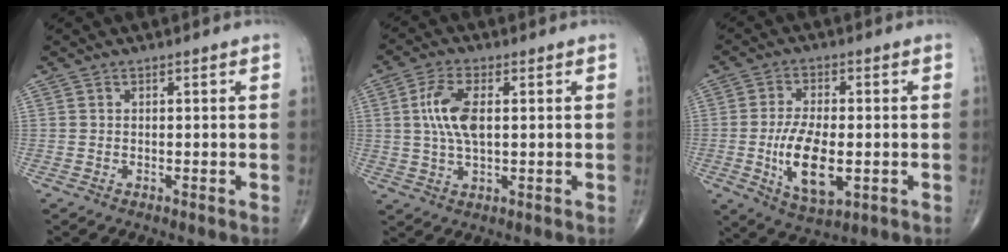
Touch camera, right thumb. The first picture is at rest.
{"total": 8.0, "force": [1.2, 3.6, 7.0], "torque": [-0.152, 0.002, 0.023]}
{"total": 11.7, "force": [-2.2, 5.4, 10.1], "torque": [-0.176, -0.007, -0.031]}